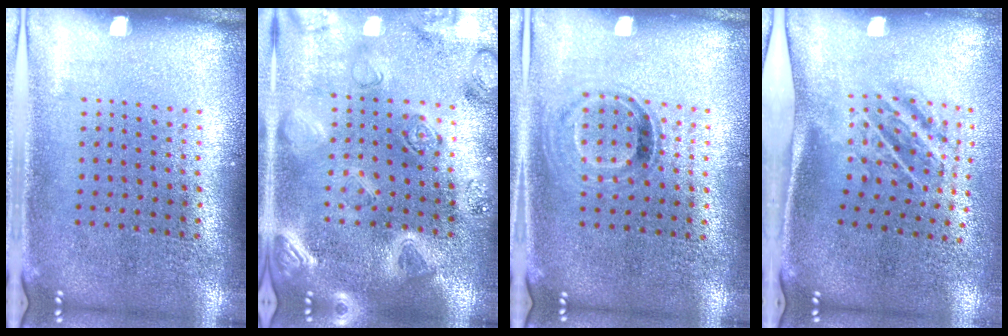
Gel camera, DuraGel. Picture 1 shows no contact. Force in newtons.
{"total": 3.2, "press": 3.0, "slide": 1.0}
{"total": 1.0, "press": 0.8, "slide": 0.5}
{"total": 1.9, "press": 1.2, "slide": 1.5}